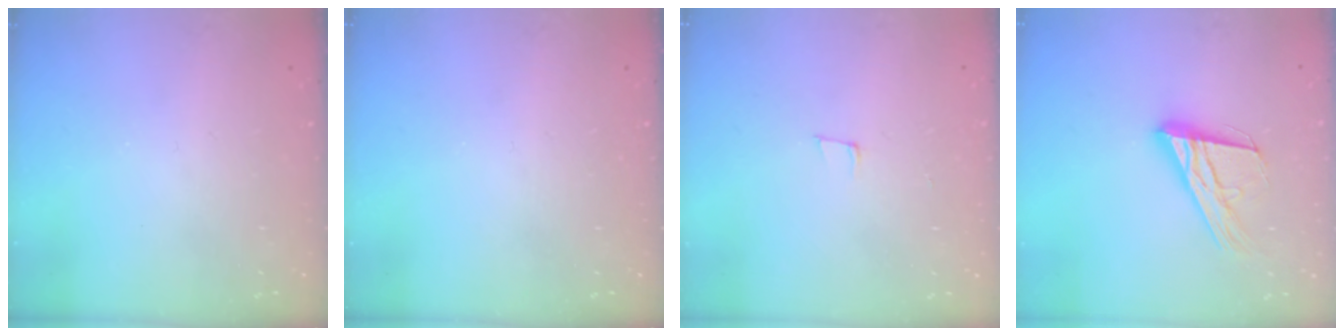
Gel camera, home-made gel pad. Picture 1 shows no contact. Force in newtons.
{"total": 0.0}
{"total": 5.6, "press": 4.5, "slide": 3.3}
{"total": 16.7, "press": 16.6, "slide": 1.6}